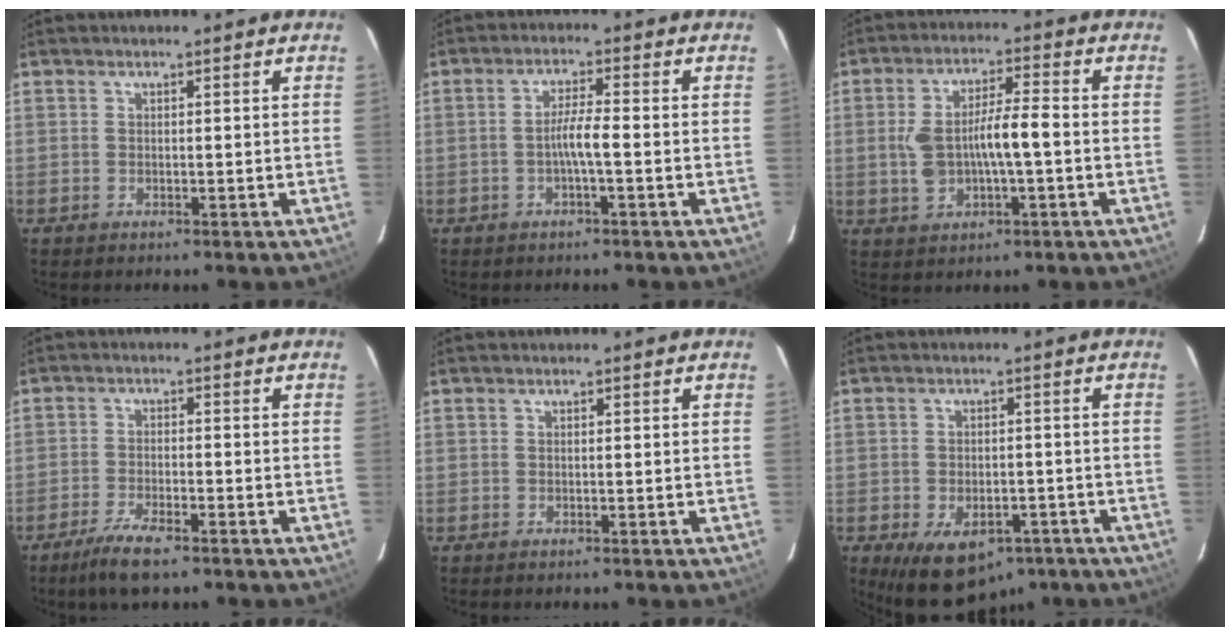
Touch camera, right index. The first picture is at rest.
{"total": 3.7, "force": [-1.0, 0.0, 3.6], "torque": [-0.067, 0.005, -0.018]}
{"total": 8.6, "force": [-0.6, 2.3, 8.2], "torque": [-0.166, 0.018, -0.005]}
{"total": 6.0, "force": [-4.3, 0.7, 4.1], "torque": [-0.084, -0.013, -0.076]}
{"total": 0.0}
{"total": 10.9, "force": [-6.5, 6.3, 6.0], "torque": [-0.101, -0.001, -0.087]}